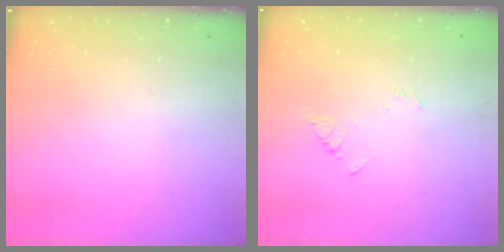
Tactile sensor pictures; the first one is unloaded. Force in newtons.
{"total": 2.9, "press": 2.9, "slide": 0.3}